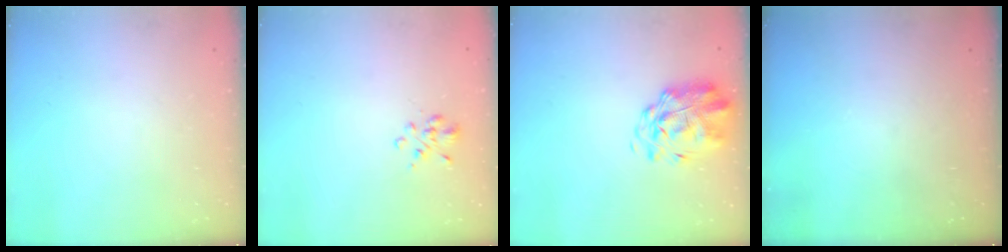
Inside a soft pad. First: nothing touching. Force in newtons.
{"total": 1.9, "press": 1.7, "slide": 0.8}
{"total": 2.7, "press": 2.3, "slide": 1.5}
{"total": 0.0}